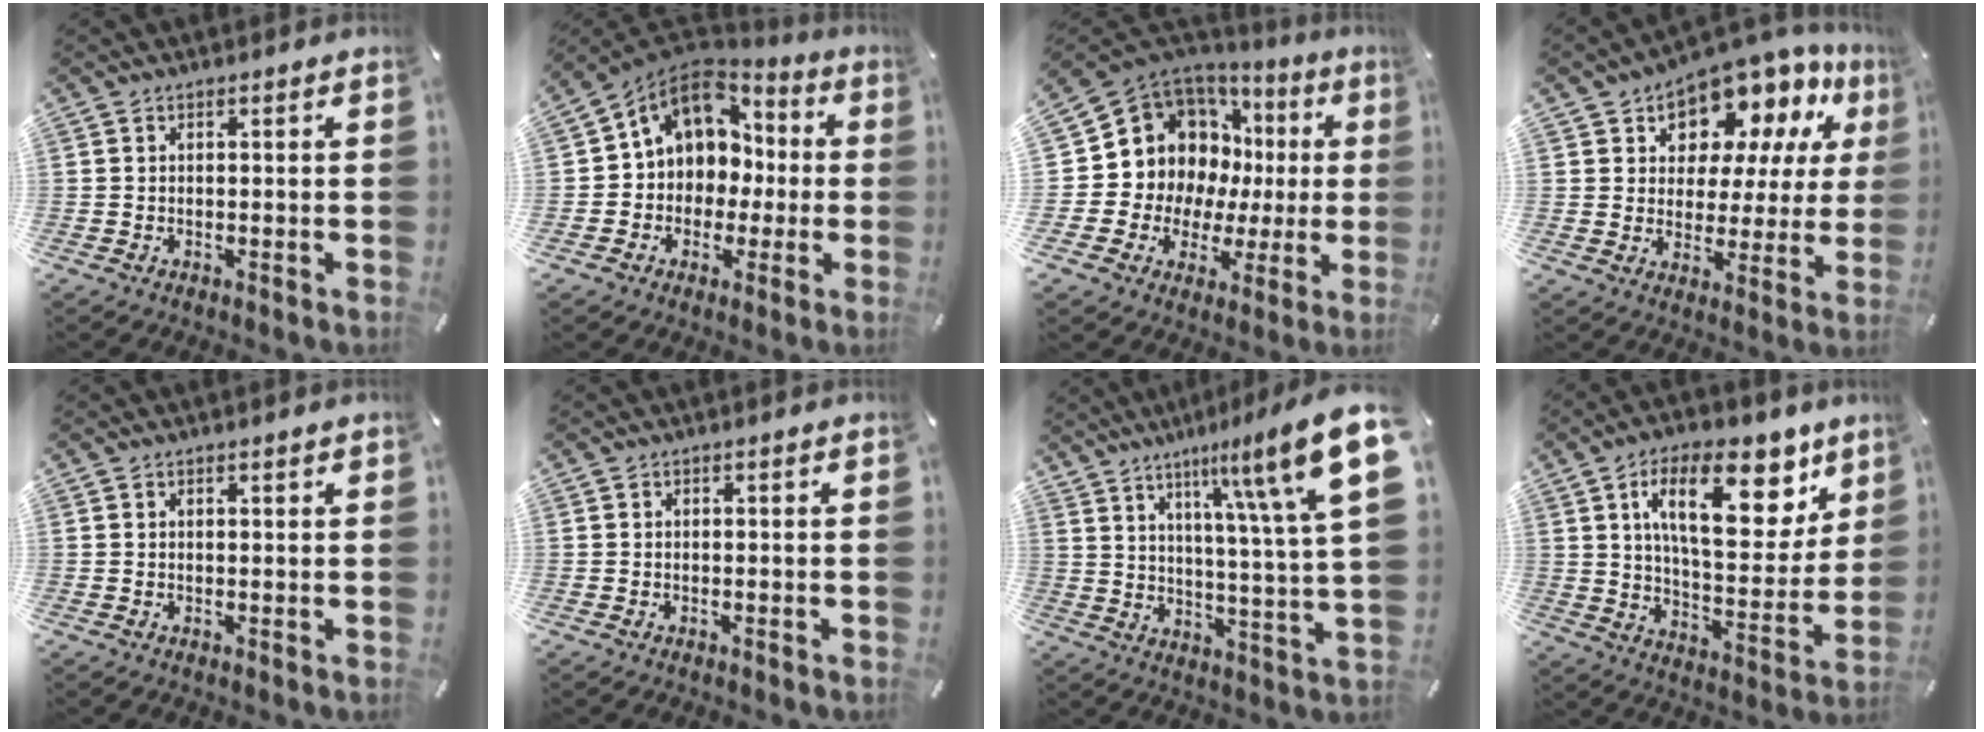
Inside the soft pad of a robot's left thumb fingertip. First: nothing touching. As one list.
[{"total": 11.2, "force": [2.9, 10.1, 3.7], "torque": [-0.080, -0.011, 0.064]}, {"total": 12.9, "force": [5.3, 11.0, 4.2], "torque": [-0.079, -0.077, 0.118]}, {"total": 11.2, "force": [8.7, 6.3, 3.1], "torque": [-0.061, -0.085, 0.156]}, {"total": 0.6, "force": [0.4, 0.1, 0.4], "torque": [-0.008, -0.001, 0.008]}, {"total": 0.0}, {"total": 19.6, "force": [10.3, 3.0, 16.4], "torque": [-0.244, -0.059, 0.150]}, {"total": 21.4, "force": [10.3, 9.9, 16.0], "torque": [-0.238, -0.037, 0.163]}]